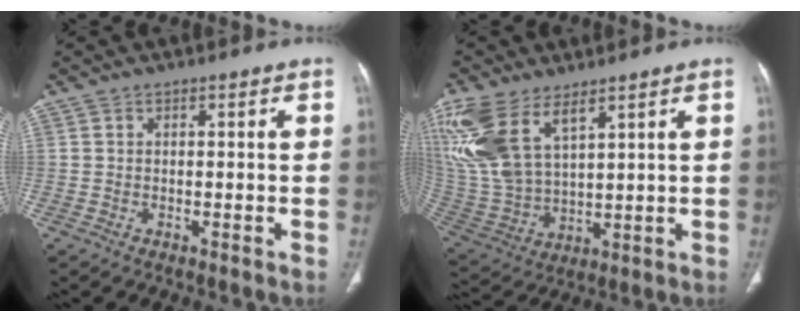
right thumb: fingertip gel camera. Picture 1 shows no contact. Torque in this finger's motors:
{"motor_torque": [-0.65, 1.34, 1.37, 1.41, 0.22]}